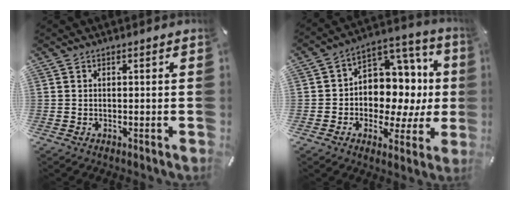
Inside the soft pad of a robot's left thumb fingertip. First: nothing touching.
{"total": 12.0, "force": [-0.3, 10.2, 6.4], "torque": [-0.068, -0.028, 0.004]}